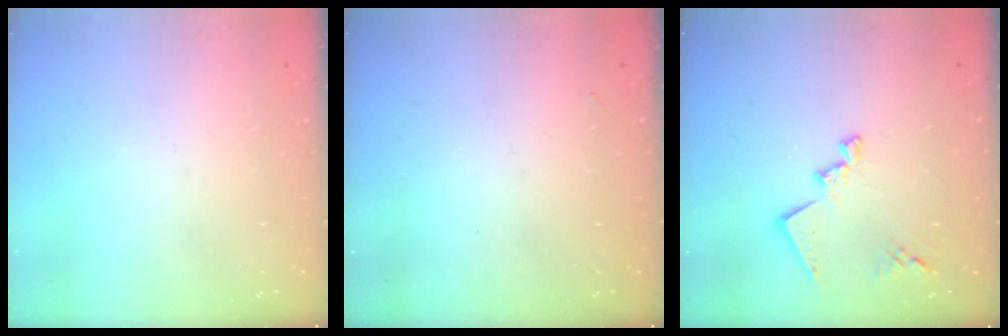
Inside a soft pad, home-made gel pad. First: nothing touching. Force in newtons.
{"total": 1.3, "press": 1.3, "slide": 0.3}
{"total": 14.0, "press": 13.9, "slide": 0.9}